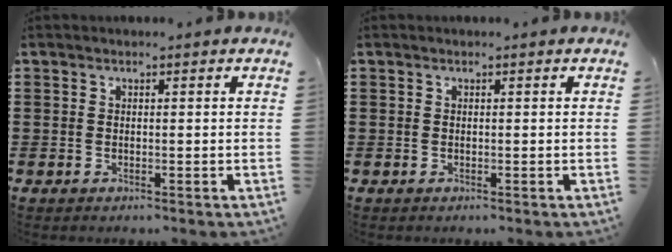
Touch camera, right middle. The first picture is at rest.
{"total": 0.0}